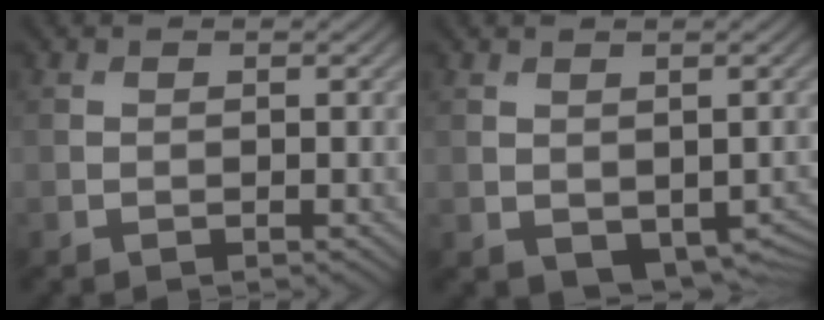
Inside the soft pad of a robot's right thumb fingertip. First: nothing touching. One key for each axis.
{"total": 4.3, "fx": -0.8, "fy": 3.0, "fz": 3.0, "tx": -0.052, "ty": -0.026, "tz": 0.004}